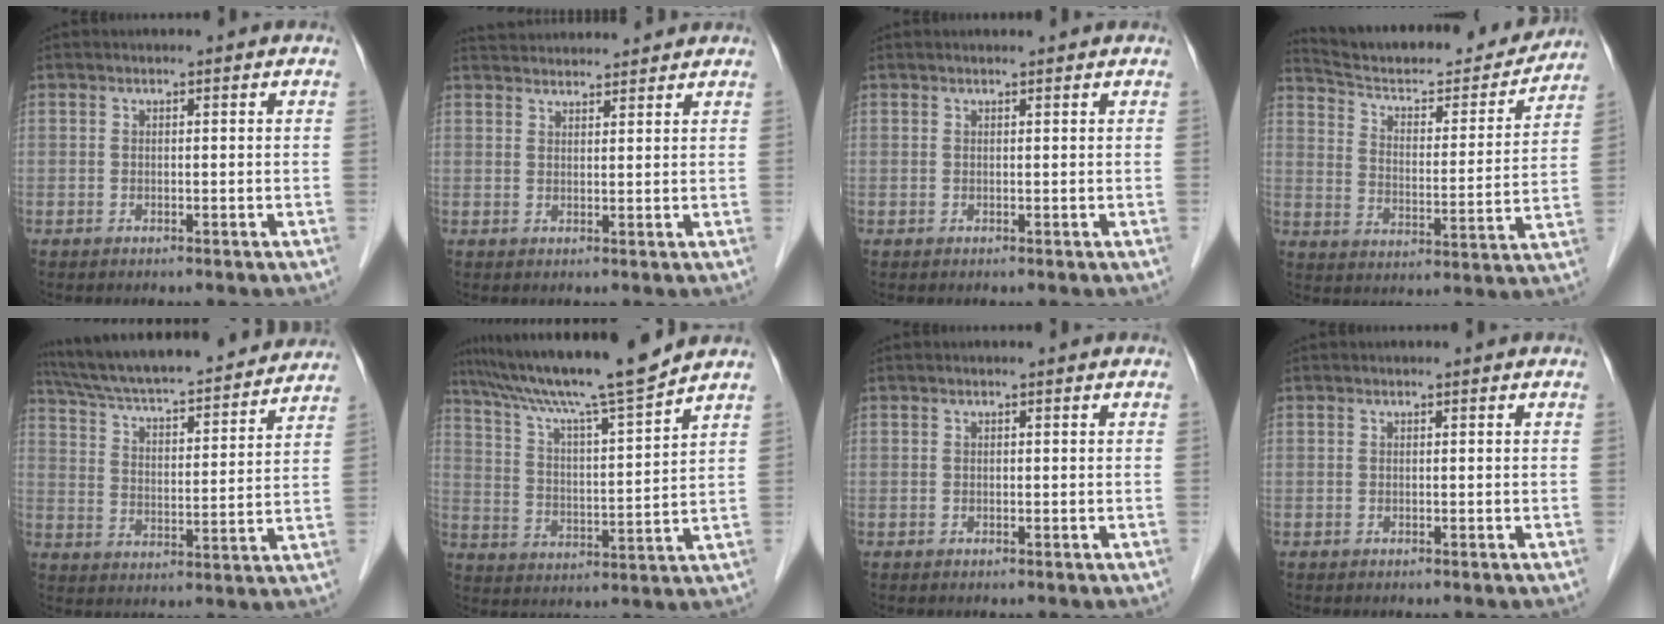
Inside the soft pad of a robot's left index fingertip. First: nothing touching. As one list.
[{"total": 8.6, "force": [8.3, 0.8, 1.9], "torque": [-0.033, 0.035, 0.122]}, {"total": 1.5, "force": [1.5, 0.0, 0.5], "torque": [-0.008, 0.012, 0.022]}, {"total": 21.4, "force": [20.1, 3.2, 6.8], "torque": [-0.104, -0.023, 0.284]}, {"total": 25.4, "force": [23.0, 3.4, 10.1], "torque": [-0.172, 0.003, 0.324]}, {"total": 15.2, "force": [13.2, -1.4, 7.4], "torque": [-0.133, 0.000, 0.218]}, {"total": 0.0}, {"total": 0.0}]